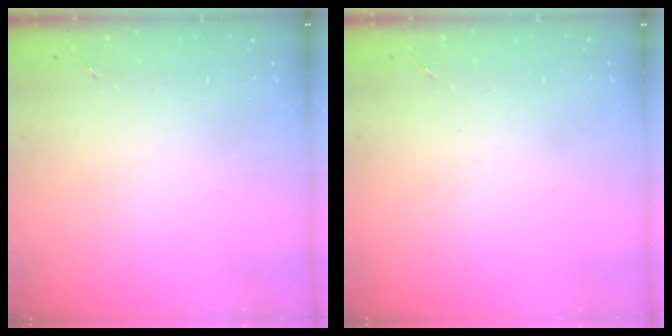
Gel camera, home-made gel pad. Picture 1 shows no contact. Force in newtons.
{"total": 0.0}